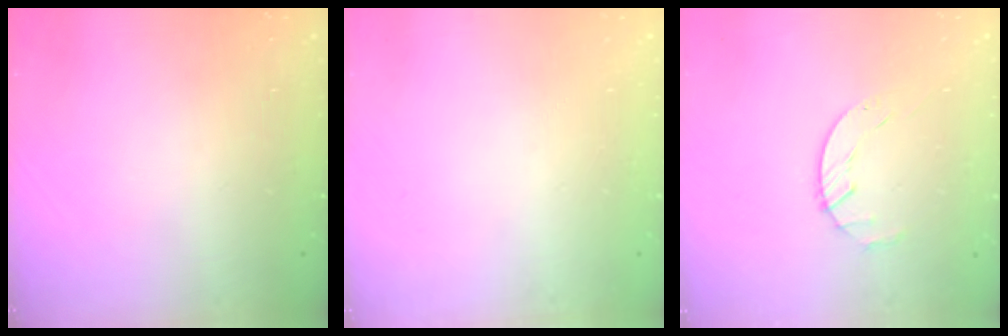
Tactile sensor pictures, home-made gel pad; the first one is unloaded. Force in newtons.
{"total": 0.0}
{"total": 1.8, "press": 1.7, "slide": 0.3}